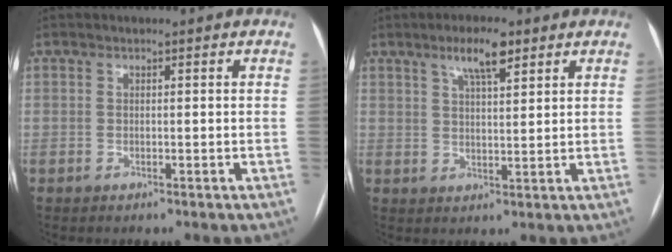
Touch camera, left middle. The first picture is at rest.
{"total": 5.7, "force": [3.5, 1.2, 4.3], "torque": [-0.081, 0.007, 0.059]}